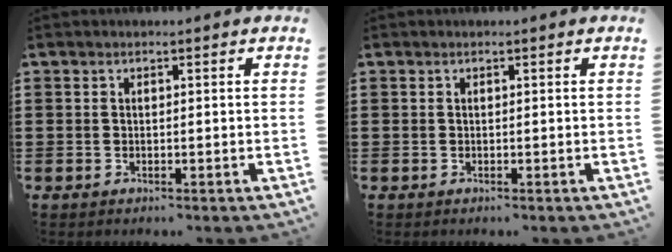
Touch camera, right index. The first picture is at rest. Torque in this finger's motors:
{"motor_torque": [0.00, 0.00, 0.02, 0.00]}